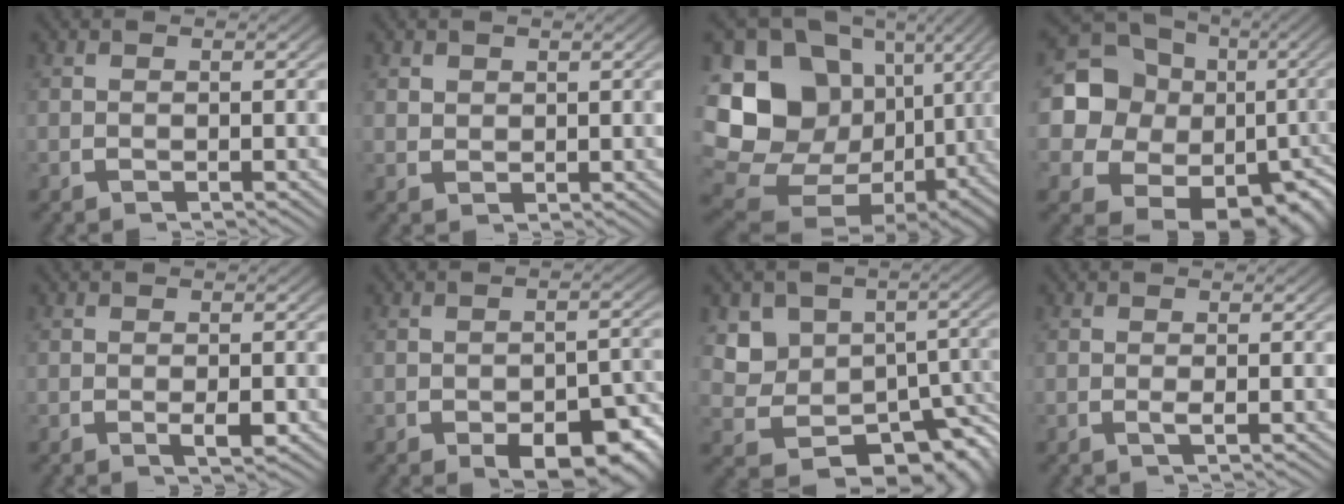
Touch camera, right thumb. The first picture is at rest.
{"total": 1.2, "force": [0.9, 0.8, 0.3], "torque": [-0.002, -0.007, 0.026]}
{"total": 20.5, "force": [-0.8, 15.9, 12.8], "torque": [-0.258, -0.055, 0.004]}
{"total": 18.5, "force": [-1.0, 15.1, 10.7], "torque": [-0.232, -0.063, -0.005]}
{"total": 1.7, "force": [-0.4, 0.7, 1.5], "torque": [-0.021, 0.001, -0.008]}
{"total": 6.2, "force": [-2.8, 3.2, 4.5], "torque": [-0.066, -0.031, -0.026]}
{"total": 12.3, "force": [-3.8, 9.3, 6.9], "torque": [-0.142, -0.062, -0.033]}
{"total": 0.8, "force": [0.0, 0.2, 0.7], "torque": [-0.013, 0.001, -0.001]}